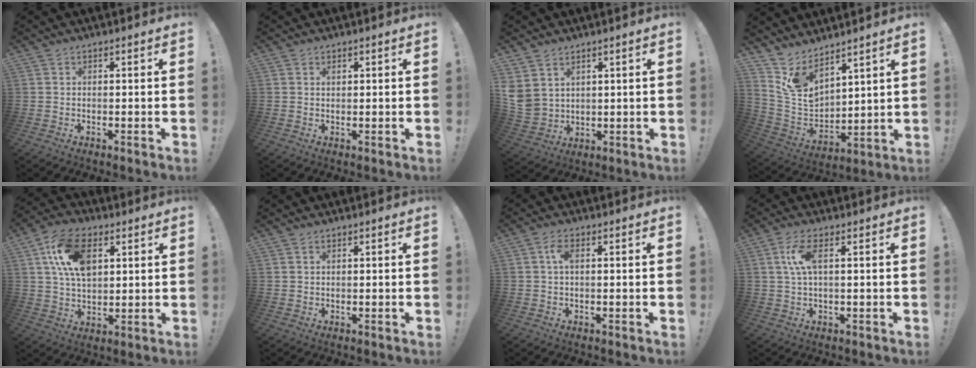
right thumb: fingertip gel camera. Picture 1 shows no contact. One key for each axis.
{"total": 0.7, "fx": 0.4, "fy": 0.5, "fz": 0.3, "tx": -0.006, "ty": -0.001, "tz": 0.008}
{"total": 6.1, "fx": 3.4, "fy": 4.5, "fz": 2.2, "tx": -0.053, "ty": -0.022, "tz": 0.071}
{"total": 9.6, "fx": 8.2, "fy": 4.1, "fz": 2.7, "tx": -0.074, "ty": -0.078, "tz": 0.163}
{"total": 14.9, "fx": 5.2, "fy": 9.1, "fz": 10.6, "tx": -0.195, "ty": 0.001, "tz": 0.097}
{"total": 0.7, "fx": 0.5, "fy": 0.4, "fz": 0.3, "tx": -0.006, "ty": -0.001, "tz": 0.009}
{"total": 3.7, "fx": 0.6, "fy": 1.5, "fz": 3.4, "tx": -0.067, "ty": 0.008, "tz": 0.008}
{"total": 6.4, "fx": 1.4, "fy": 1.9, "fz": 5.9, "tx": -0.111, "ty": 0.003, "tz": 0.025}